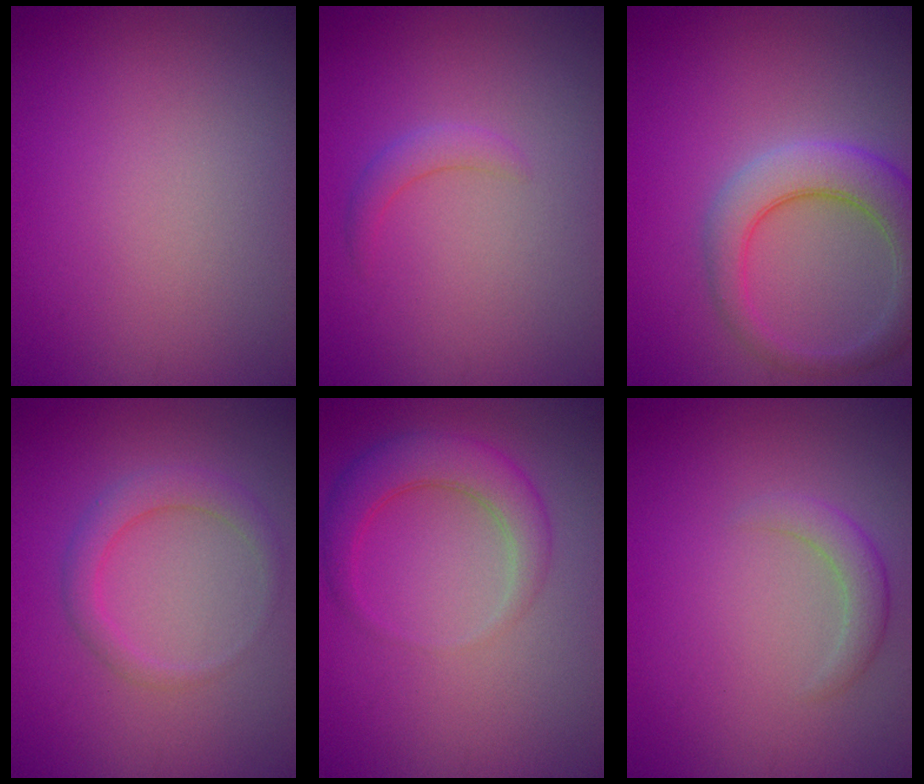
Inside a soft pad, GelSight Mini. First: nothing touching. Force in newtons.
{"total": 1.6, "press": 1.6, "slide": 0.1}
{"total": 5.4, "press": 5.4, "slide": 0.4}
{"total": 2.6, "press": 2.6, "slide": 0.1}
{"total": 4.1, "press": 4.1, "slide": 0.2}
{"total": 2.0, "press": 1.9, "slide": 0.2}